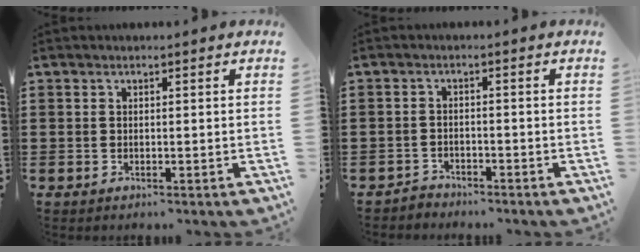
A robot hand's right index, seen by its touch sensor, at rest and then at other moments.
{"total": 2.0, "force": [-2.0, 0.3, -0.2], "torque": [-0.003, 0.003, -0.045]}